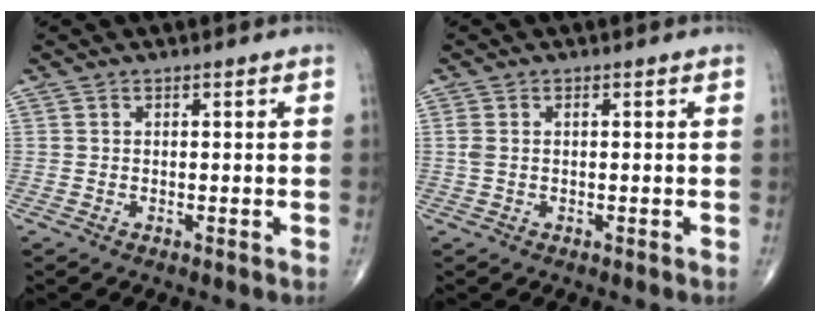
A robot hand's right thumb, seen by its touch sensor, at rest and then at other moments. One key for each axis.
{"total": 1.7, "fx": 0.2, "fy": 0.9, "fz": 1.4, "tx": -0.049, "ty": 0.012, "tz": 0.004}